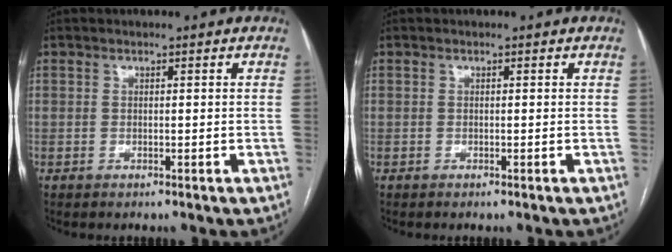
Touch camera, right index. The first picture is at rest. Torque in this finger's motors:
{"motor_torque": [-0.05, -0.02, -0.01, 0.01]}